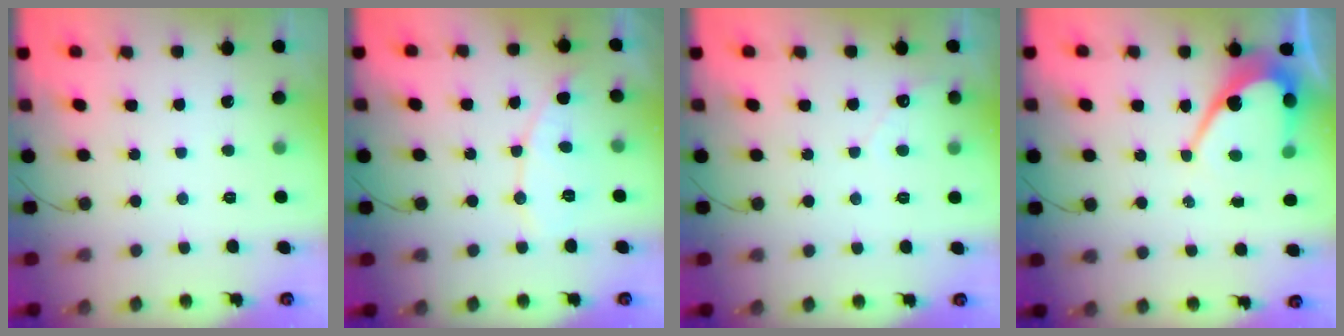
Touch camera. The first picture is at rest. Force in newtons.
{"total": 6.9, "press": 6.9, "slide": 0.3}
{"total": 2.2, "press": 2.2, "slide": 0.2}
{"total": 10.9, "press": 10.9, "slide": 1.0}